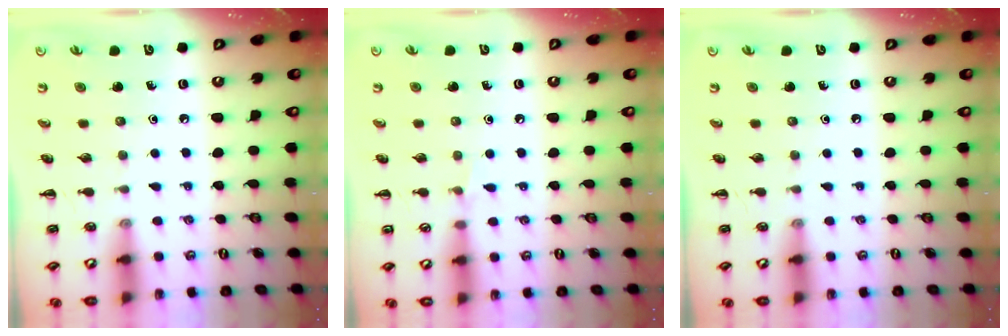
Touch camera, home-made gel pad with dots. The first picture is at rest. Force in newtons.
{"total": 3.4, "press": 3.1, "slide": 1.3}
{"total": 0.0}